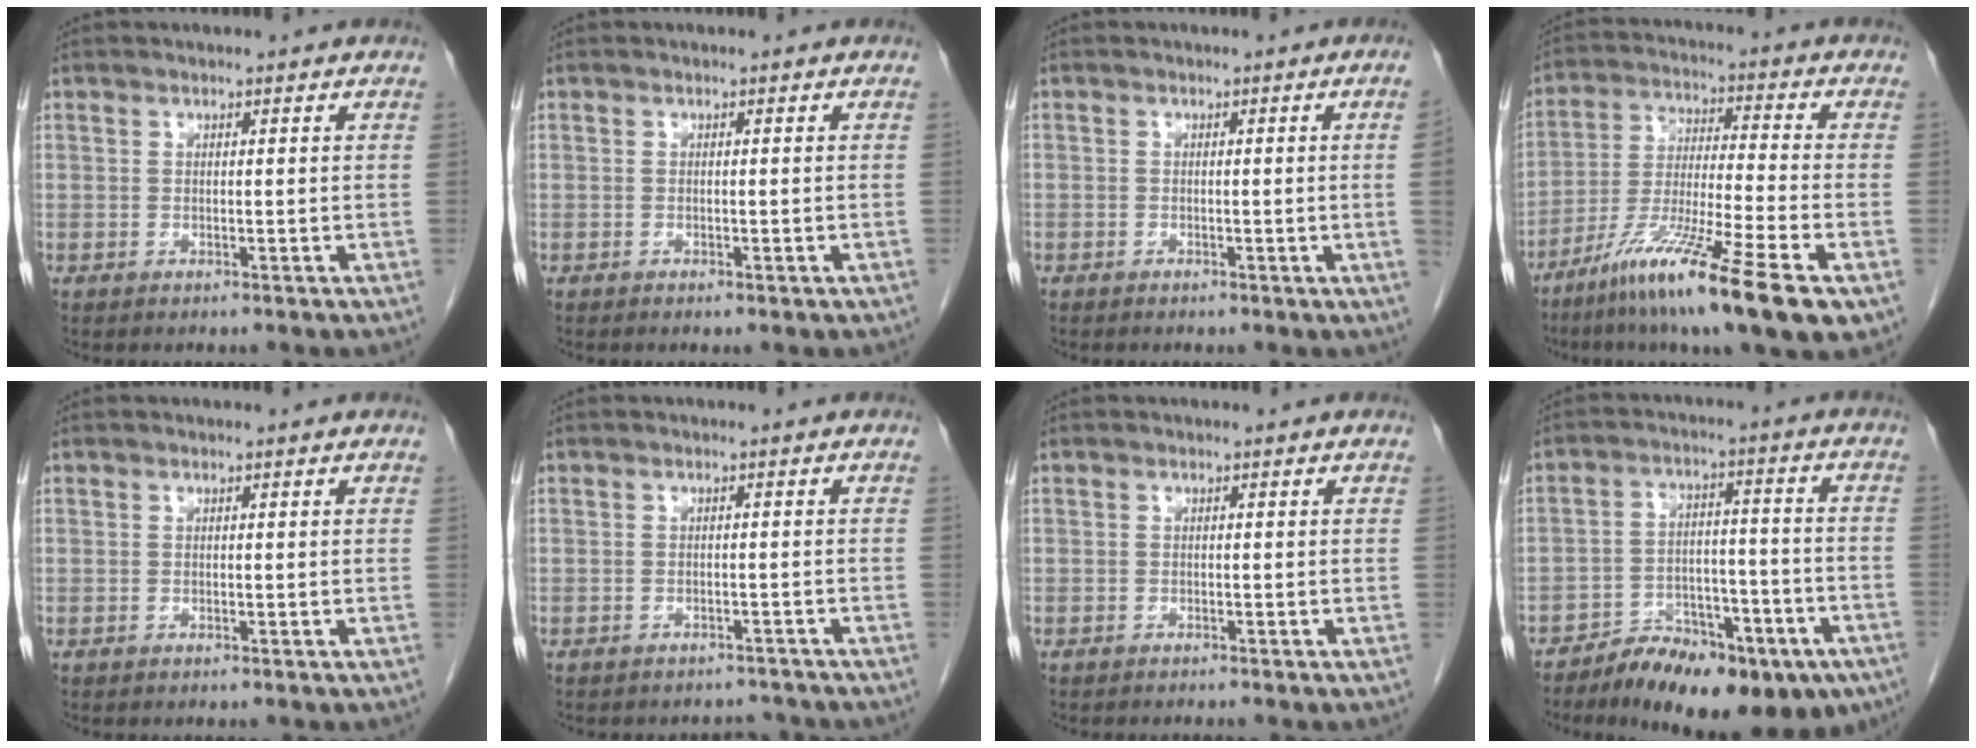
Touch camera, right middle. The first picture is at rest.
{"total": 0.7, "force": [-0.5, 0.2, 0.5], "torque": [-0.010, -0.002, -0.005]}
{"total": 1.8, "force": [-0.4, -0.6, 1.7], "torque": [-0.022, -0.001, -0.008]}
{"total": 17.2, "force": [-9.9, 0.4, 14.1], "torque": [-0.249, -0.048, -0.174]}
{"total": 0.0}
{"total": 3.6, "force": [-3.4, 1.3, -0.2], "torque": [0.007, 0.005, -0.043]}
{"total": 1.0, "force": [-1.0, -0.1, 0.3], "torque": [-0.006, -0.002, -0.014]}
{"total": 17.4, "force": [-12.3, 6.8, 10.4], "torque": [-0.114, 0.030, -0.185]}